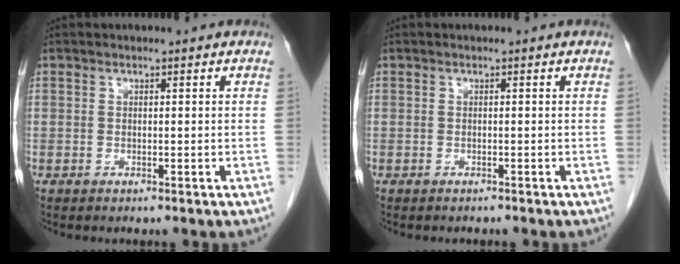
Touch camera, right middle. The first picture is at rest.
{"total": 0.5, "force": [-0.5, 0.1, 0.0], "torque": [-0.007, -0.002, -0.011]}